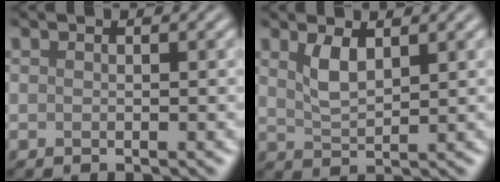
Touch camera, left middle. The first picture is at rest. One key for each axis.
{"total": 2.6, "fx": 1.4, "fy": 1.0, "fz": 1.9, "tx": -0.045, "ty": -0.005, "tz": 0.032}